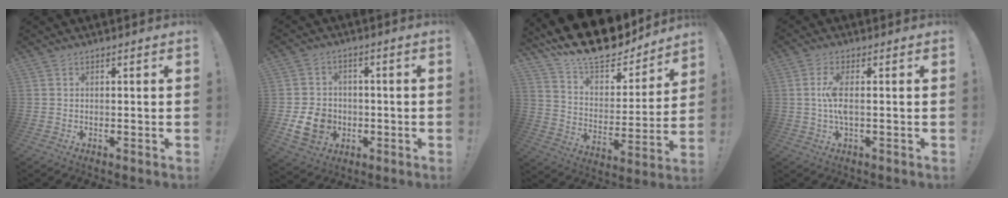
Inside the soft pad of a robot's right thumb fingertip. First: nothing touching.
{"total": 10.8, "force": [-2.6, 9.1, 5.2], "torque": [-0.102, 0.015, -0.040]}
{"total": 15.9, "force": [13.7, 5.0, 6.2], "torque": [-0.115, -0.109, 0.241]}
{"total": 6.6, "force": [0.1, 1.7, 6.4], "torque": [-0.130, -0.010, -0.004]}